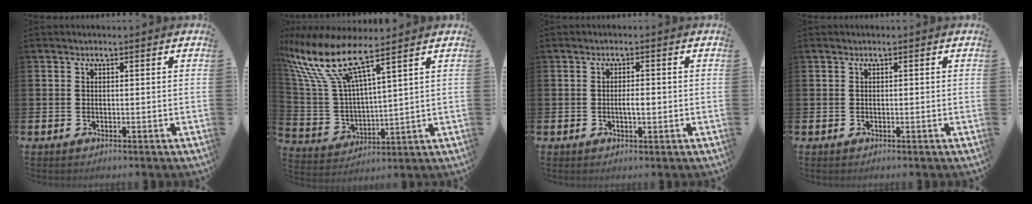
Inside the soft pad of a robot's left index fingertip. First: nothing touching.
{"total": 10.1, "force": [7.9, 2.0, 6.0], "torque": [-0.150, -0.041, 0.132]}
{"total": 1.8, "force": [-0.2, 0.7, 1.7], "torque": [-0.016, -0.002, -0.008]}
{"total": 0.0}